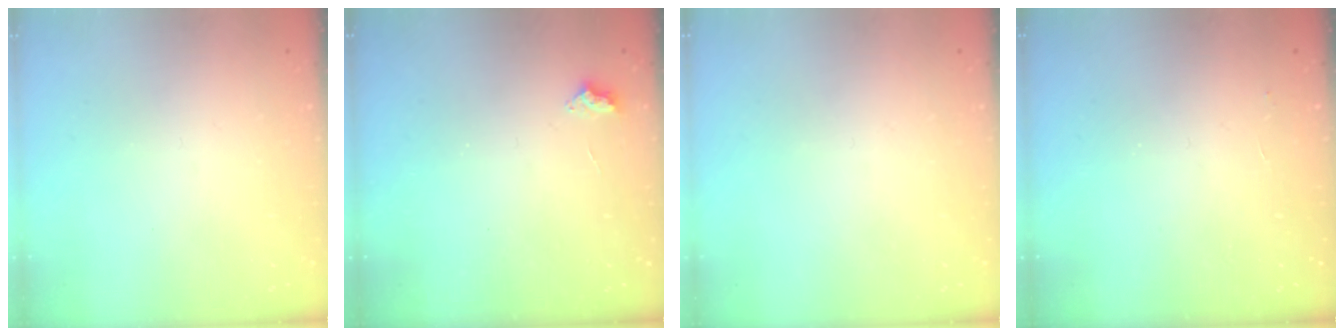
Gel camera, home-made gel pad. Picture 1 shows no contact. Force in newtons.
{"total": 2.4, "press": 2.4, "slide": 0.4}
{"total": 0.0}
{"total": 2.1, "press": 2.0, "slide": 0.4}